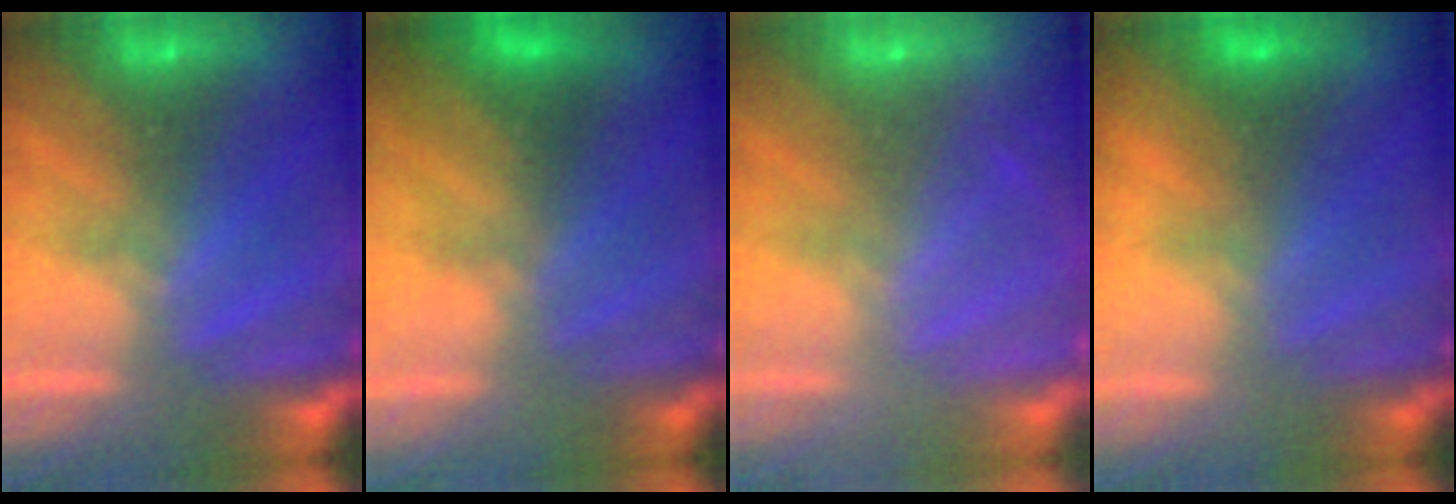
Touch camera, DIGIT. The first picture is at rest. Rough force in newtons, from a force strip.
{"total": 2.4}
{"total": 2.0}
{"total": 3.5}